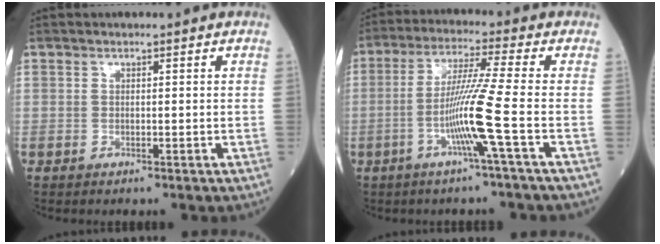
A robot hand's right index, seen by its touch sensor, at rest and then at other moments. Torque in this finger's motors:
{"motor_torque": [0.40, -0.21, 0.26, 0.21]}